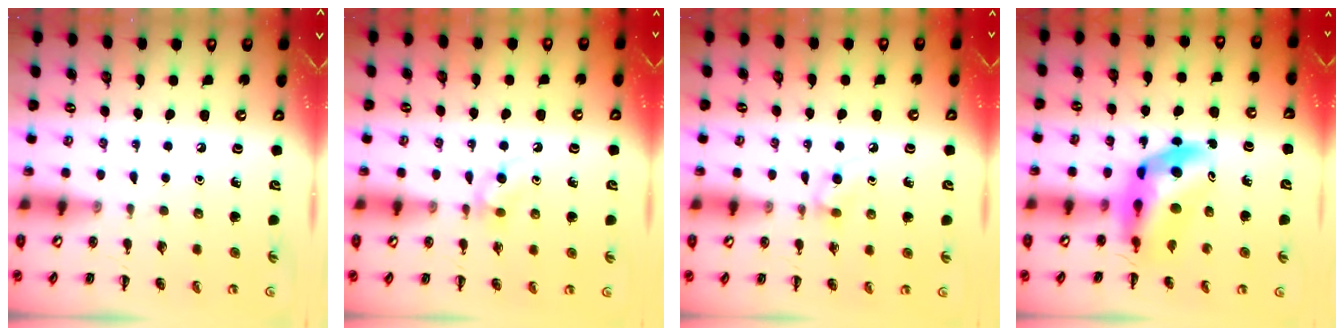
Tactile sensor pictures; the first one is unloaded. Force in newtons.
{"total": 4.6, "press": 4.4, "slide": 1.5}
{"total": 4.4, "press": 4.0, "slide": 1.9}
{"total": 11.6, "press": 11.0, "slide": 3.8}